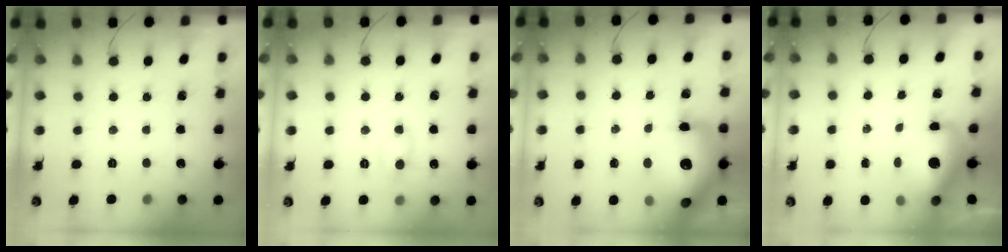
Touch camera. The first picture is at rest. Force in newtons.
{"total": 2.5, "press": 2.4, "slide": 0.8}
{"total": 20.6, "press": 20.0, "slide": 4.9}
{"total": 11.6, "press": 11.2, "slide": 3.1}